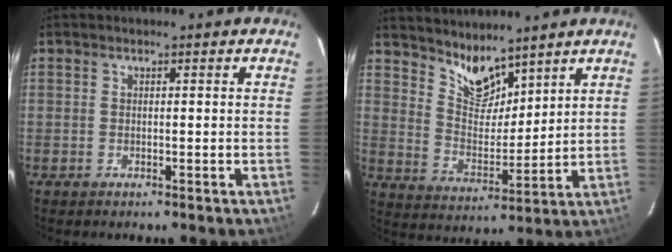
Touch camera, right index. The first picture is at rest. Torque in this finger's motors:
{"motor_torque": [-0.16, 0.39, 0.00, 0.00]}